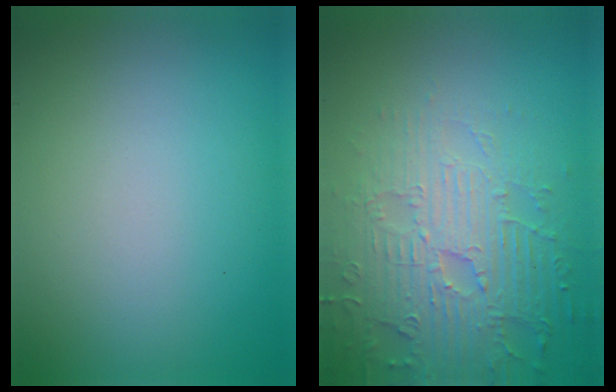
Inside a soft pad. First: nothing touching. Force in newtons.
{"total": 5.6, "press": 5.1, "slide": 2.2}